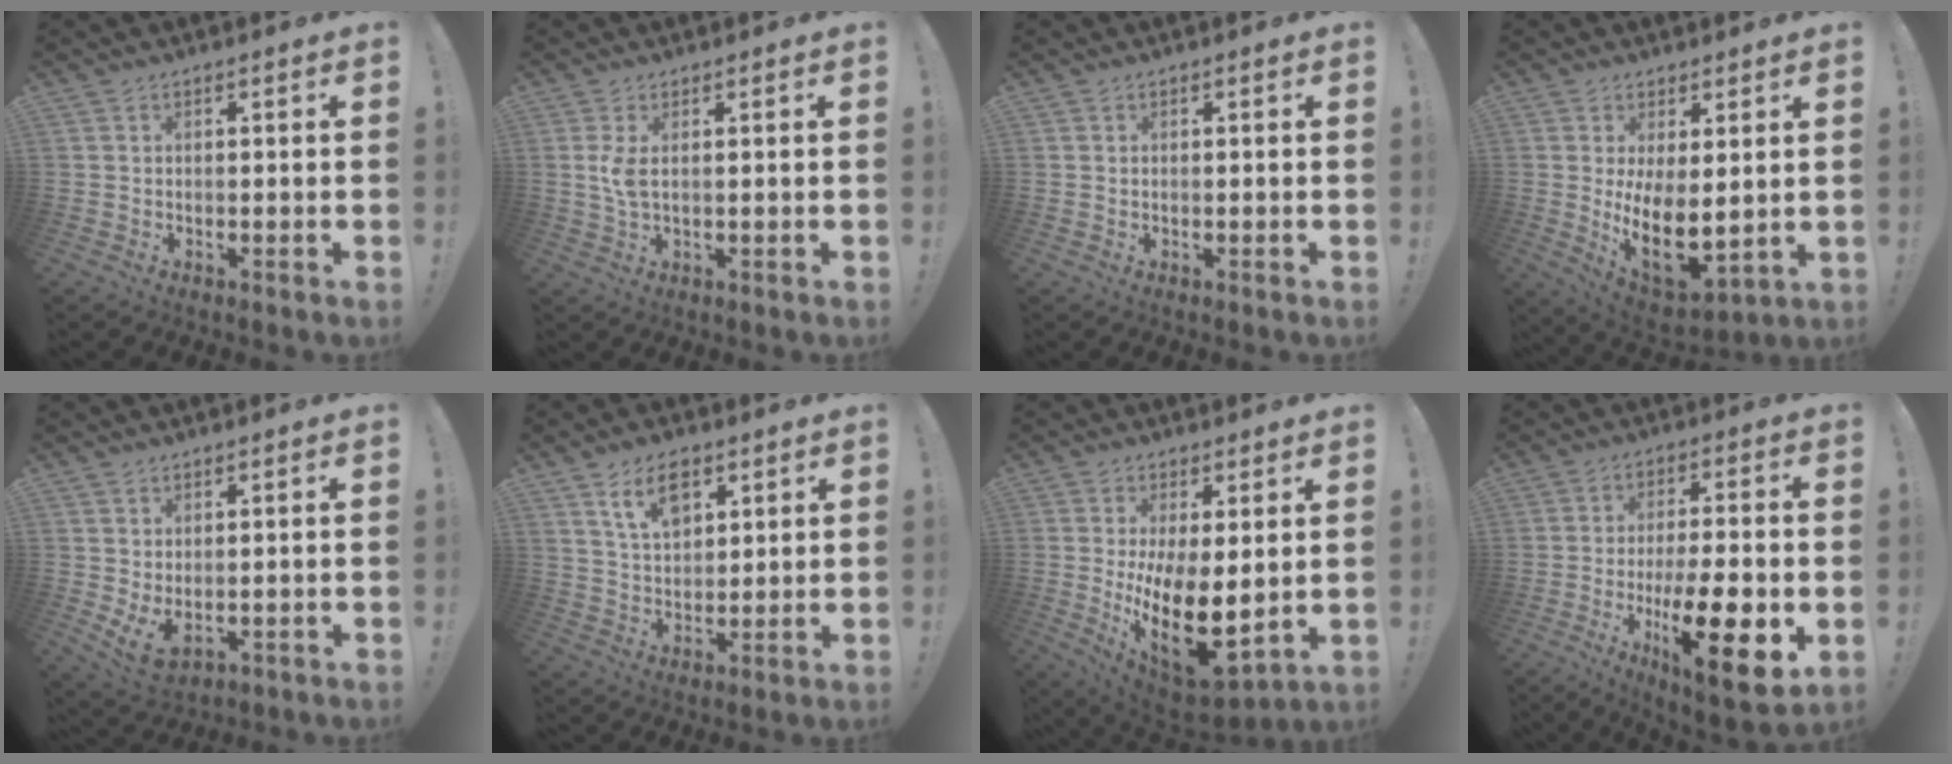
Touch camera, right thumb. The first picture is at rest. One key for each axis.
{"total": 4.2, "fx": 0.7, "fy": 1.5, "fz": 3.9, "tx": -0.076, "ty": -0.001, "tz": 0.010}
{"total": 0.0}
{"total": 12.3, "fx": 0.7, "fy": 6.0, "fz": 10.7, "tx": -0.173, "ty": -0.042, "tz": 0.025}
{"total": 4.8, "fx": 1.7, "fy": 2.3, "fz": 3.8, "tx": -0.056, "ty": -0.017, "tz": 0.037}
{"total": 10.2, "fx": 5.8, "fy": 5.9, "fz": 6.0, "tx": -0.104, "ty": -0.013, "tz": 0.108}
{"total": 17.1, "fx": -0.6, "fy": 8.0, "fz": 15.1, "tx": -0.238, "ty": -0.029, "tz": 0.010}
{"total": 17.9, "fx": -5.3, "fy": 4.6, "fz": 16.5, "tx": -0.257, "ty": 0.009, "tz": -0.076}